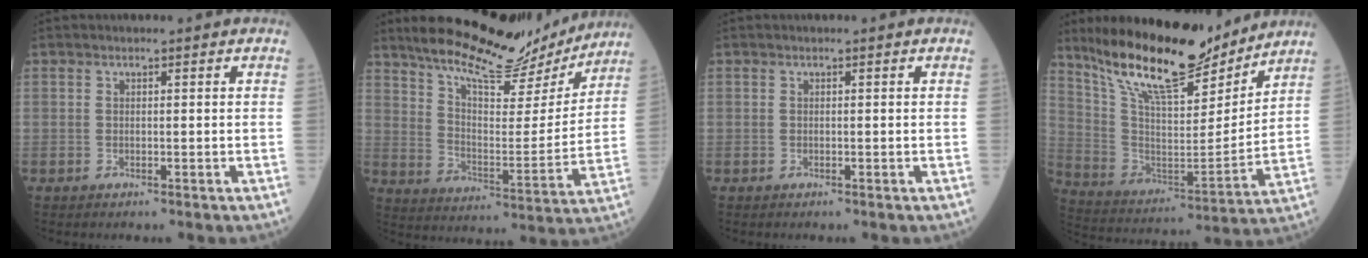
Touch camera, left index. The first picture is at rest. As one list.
[{"total": 19.6, "force": [17.2, 4.2, 8.3], "torque": [-0.133, -0.007, 0.256]}, {"total": 0.0}, {"total": 19.1, "force": [15.9, 4.1, 9.7], "torque": [-0.172, -0.010, 0.285]}]